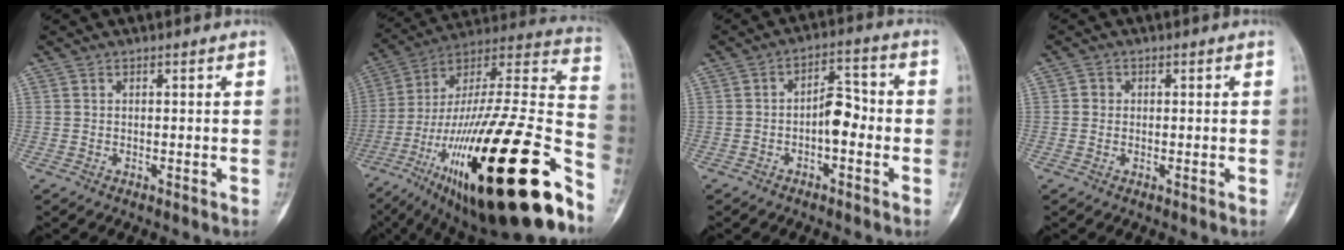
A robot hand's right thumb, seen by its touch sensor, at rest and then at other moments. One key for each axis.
{"total": 40.3, "fx": -19.2, "fy": 9.8, "fz": 34.0, "tx": -0.515, "ty": 0.047, "tz": -0.312}
{"total": 6.4, "fx": -1.4, "fy": 3.3, "fz": 5.2, "tx": -0.064, "ty": 0.030, "tz": -0.030}
{"total": 1.2, "fx": 0.1, "fy": 1.2, "fz": 0.3, "tx": 0.005, "ty": 0.004, "tz": -0.002}